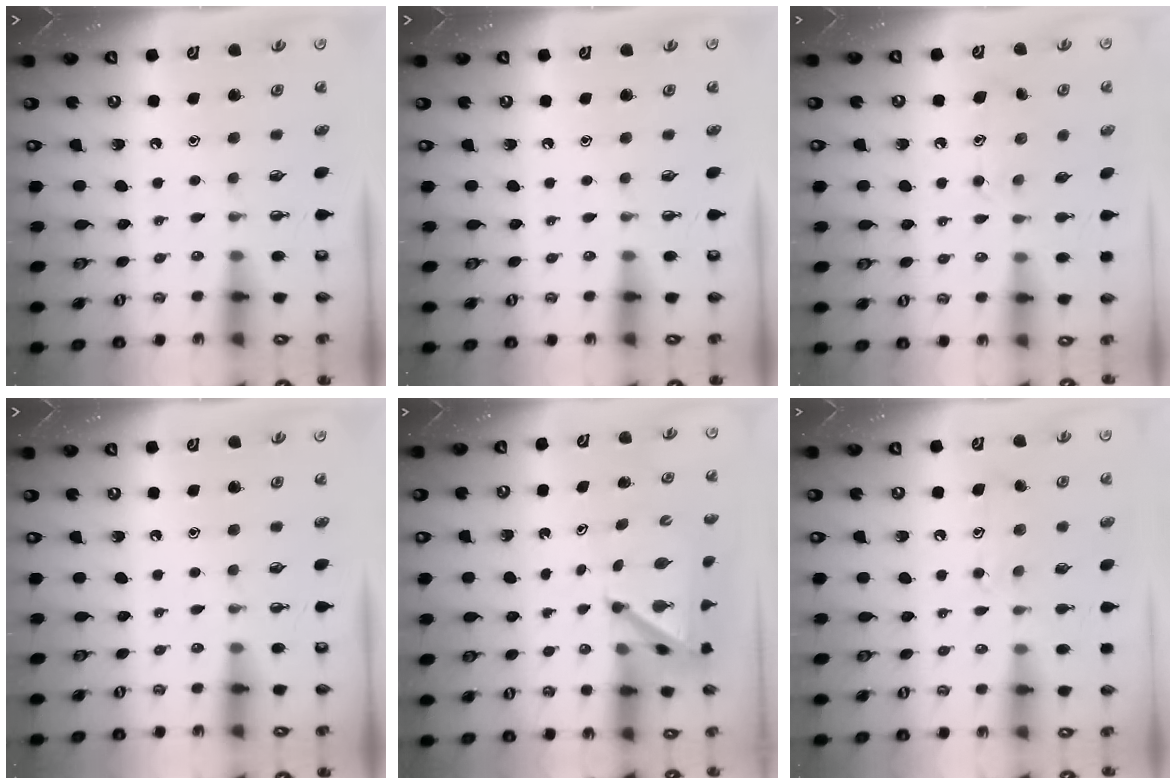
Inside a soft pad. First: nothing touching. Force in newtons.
{"total": 0.0}
{"total": 9.6, "press": 9.6, "slide": 0.5}
{"total": 0.0}
{"total": 4.3, "press": 4.3, "slide": 0.4}
{"total": 10.4, "press": 10.4, "slide": 0.6}